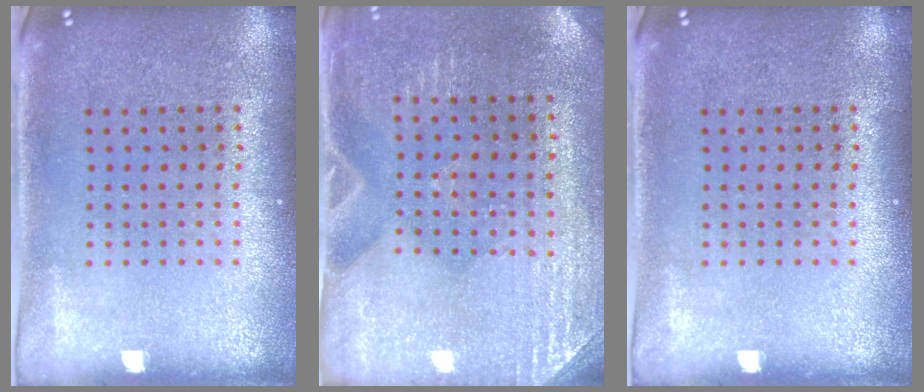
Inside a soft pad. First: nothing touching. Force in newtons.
{"total": 3.0, "press": 2.8, "slide": 1.0}
{"total": 0.0}